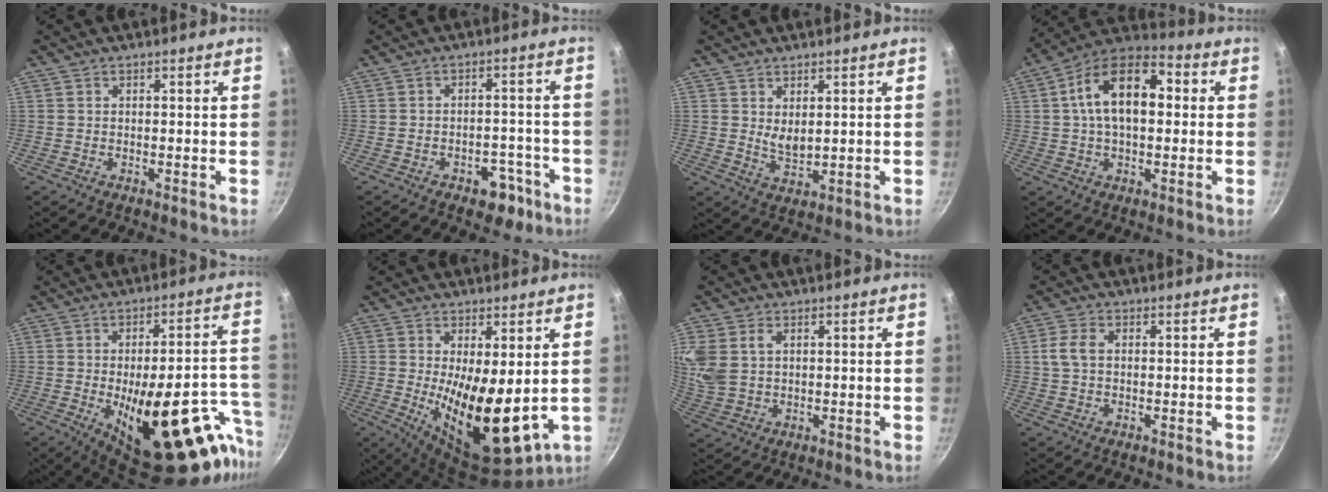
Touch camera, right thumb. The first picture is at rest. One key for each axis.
{"total": 6.3, "fx": -3.7, "fy": 3.7, "fz": 3.4, "tx": -0.023, "ty": 0.034, "tz": -0.050}
{"total": 3.6, "fx": 1.1, "fy": 1.7, "fz": 2.9, "tx": -0.047, "ty": -0.019, "tz": 0.028}
{"total": 15.8, "fx": 2.4, "fy": 8.9, "fz": 12.8, "tx": -0.205, "ty": 0.032, "tz": 0.031}
{"total": 29.4, "fx": -11.8, "fy": 10.7, "fz": 24.6, "tx": -0.256, "ty": 0.046, "tz": -0.144}
{"total": 17.0, "fx": -1.4, "fy": 7.1, "fz": 15.4, "tx": -0.234, "ty": -0.038, "tz": 0.005}
{"total": 10.8, "fx": 2.6, "fy": 7.7, "fz": 7.0, "tx": -0.186, "ty": 0.005, "tz": 0.061}
{"total": 3.8, "fx": 0.4, "fy": 2.4, "fz": 2.9, "tx": -0.071, "ty": 0.009, "tz": 0.005}